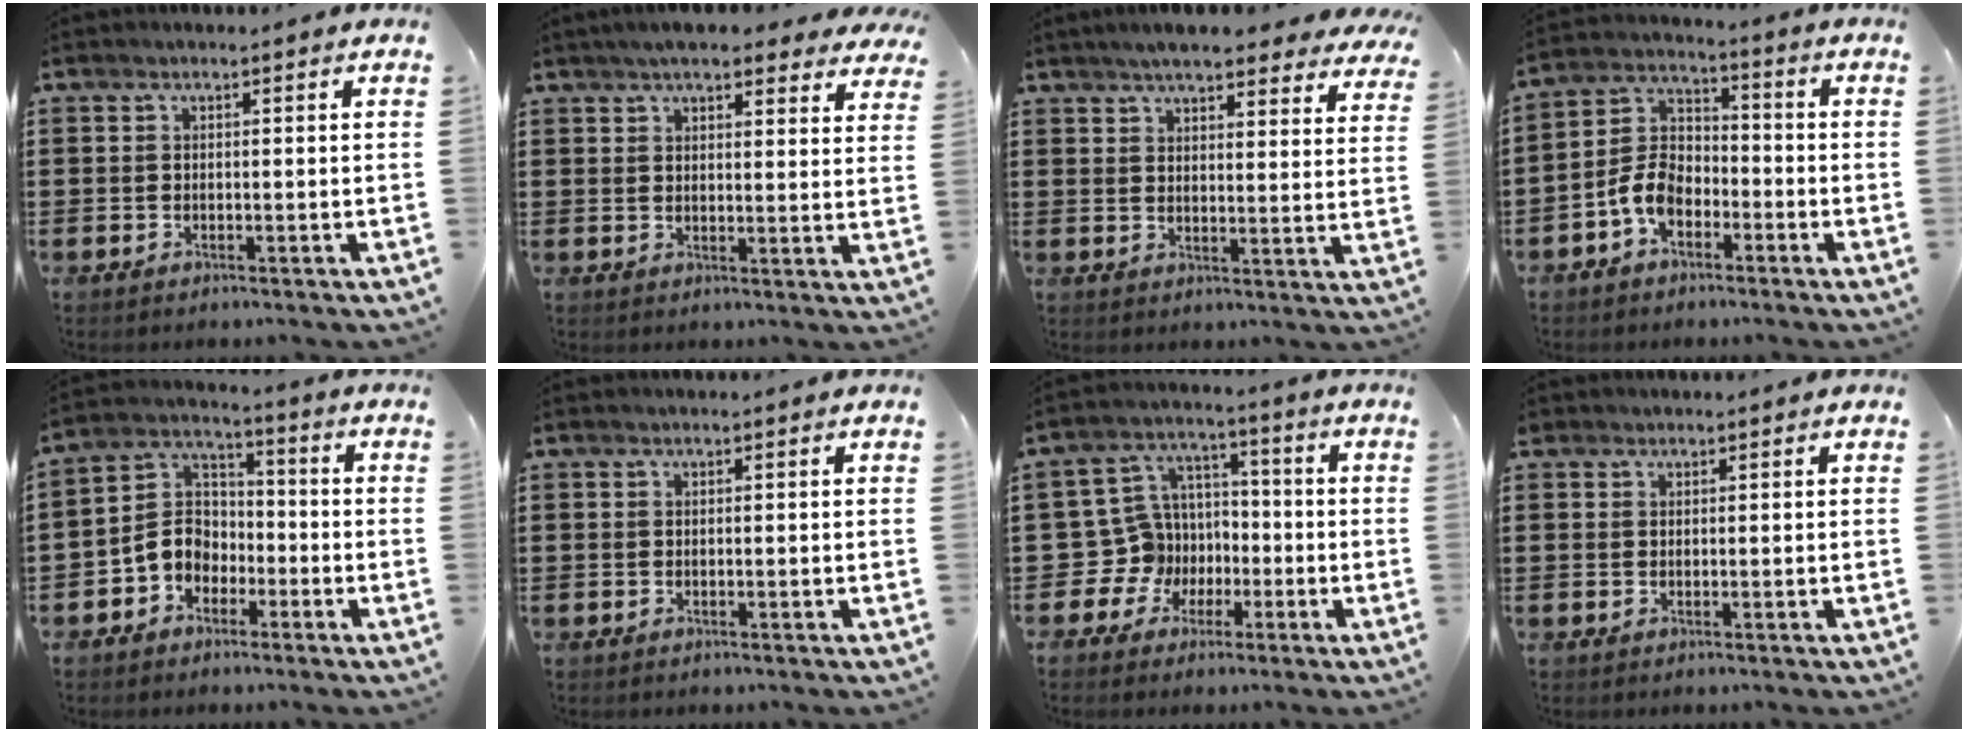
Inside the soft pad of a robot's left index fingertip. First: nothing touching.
{"total": 5.7, "force": [4.9, 1.1, 2.6], "torque": [-0.058, -0.007, 0.089]}
{"total": 5.7, "force": [5.2, 0.4, 2.2], "torque": [-0.053, -0.016, 0.092]}
{"total": 6.8, "force": [-3.7, 4.2, 3.9], "torque": [-0.107, 0.009, -0.080]}
{"total": 6.1, "force": [-2.8, 5.0, 2.3], "torque": [-0.074, 0.007, -0.062]}
{"total": 0.0}
{"total": 9.0, "force": [-2.4, 8.5, 1.6], "torque": [-0.092, 0.007, -0.046]}
{"total": 0.6, "force": [0.3, 0.4, 0.1], "torque": [-0.004, 0.003, 0.006]}